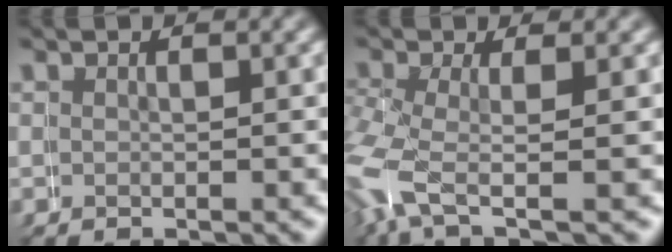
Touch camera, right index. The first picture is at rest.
{"total": 4.8, "force": [-1.8, 2.6, 3.6], "torque": [-0.104, -0.024, -0.018]}